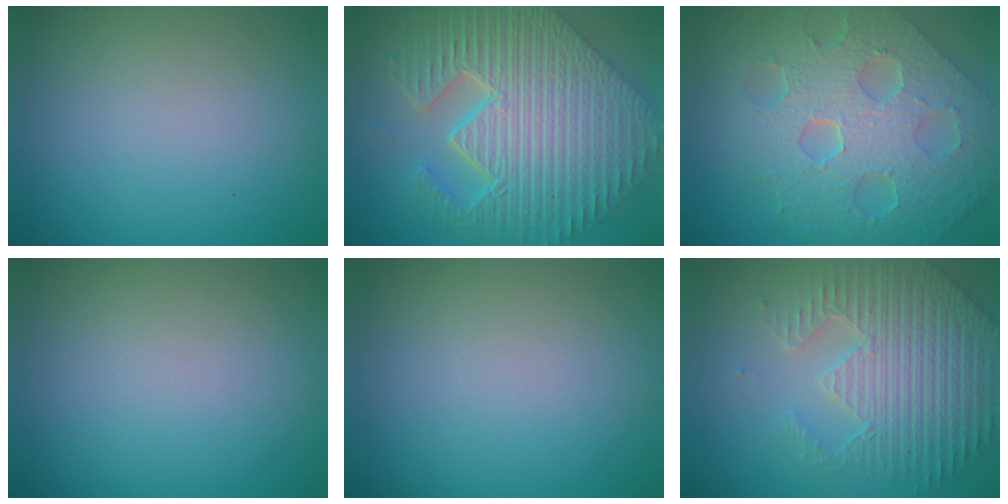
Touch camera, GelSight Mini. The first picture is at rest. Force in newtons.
{"total": 11.1, "press": 8.1, "slide": 7.6}
{"total": 9.7, "press": 6.8, "slide": 6.9}
{"total": 0.0}
{"total": 0.0}
{"total": 5.6, "press": 4.9, "slide": 2.8}